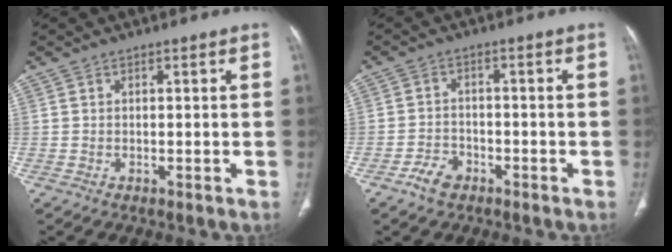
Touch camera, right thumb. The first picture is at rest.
{"total": 4.0, "force": [-2.5, 2.6, 1.8], "torque": [-0.028, 0.019, -0.042]}